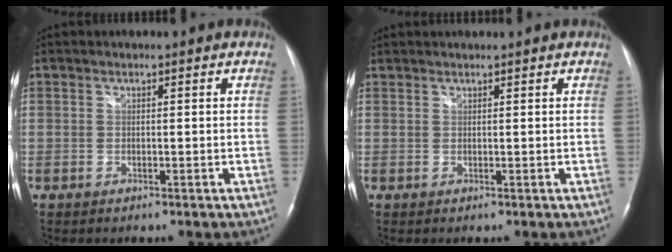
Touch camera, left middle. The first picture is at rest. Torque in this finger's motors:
{"motor_torque": [-0.13, -0.11, -0.11, -0.01]}